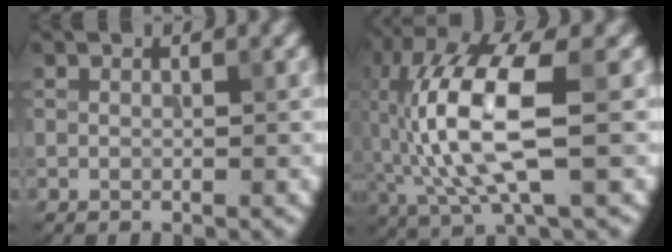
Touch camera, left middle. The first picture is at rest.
{"total": 10.1, "force": [-0.6, 3.2, 9.6], "torque": [-0.210, 0.010, -0.012]}